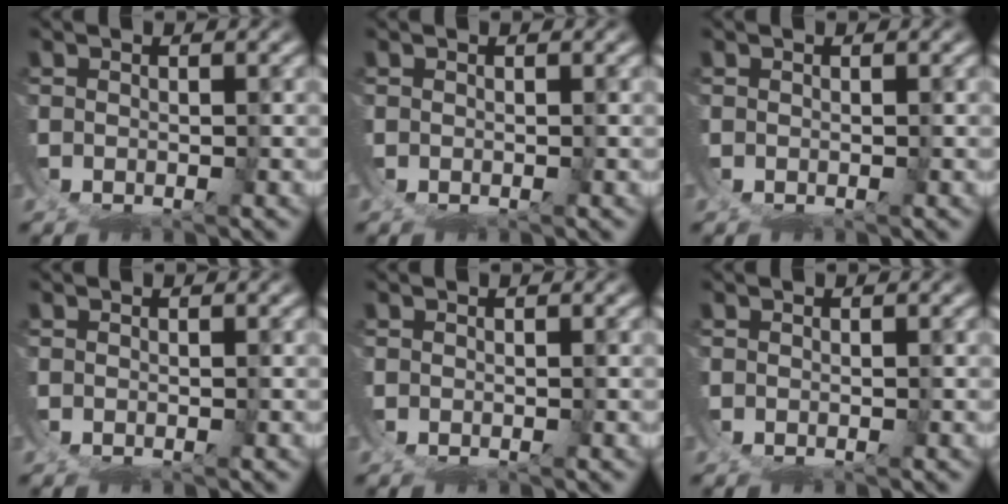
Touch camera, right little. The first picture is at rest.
{"total": 0.0}
{"total": 0.0}
{"total": 0.0}
{"total": 0.0}
{"total": 0.0}